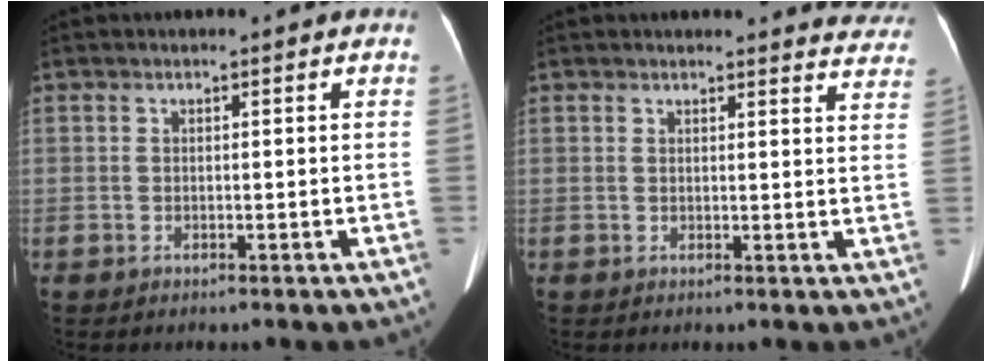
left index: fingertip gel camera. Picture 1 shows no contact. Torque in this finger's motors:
{"motor_torque": [-0.01, -0.43, 0.09, 0.02]}